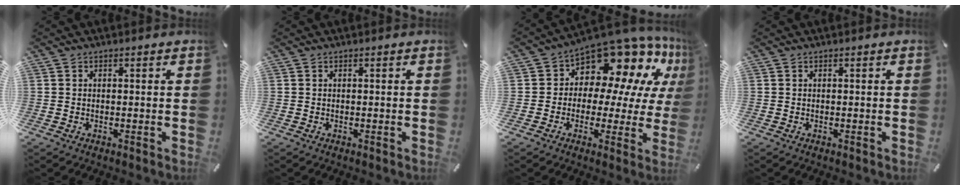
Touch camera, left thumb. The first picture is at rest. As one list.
[{"total": 0.0}, {"total": 13.2, "force": [8.9, 7.6, 6.1], "torque": [-0.098, -0.085, 0.156]}, {"total": 0.0}]